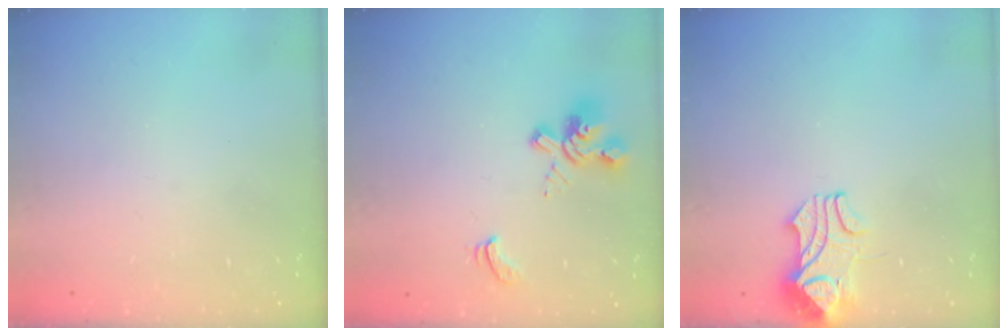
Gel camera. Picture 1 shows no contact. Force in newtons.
{"total": 2.4, "press": 1.9, "slide": 1.5}
{"total": 2.2, "press": 2.0, "slide": 0.9}